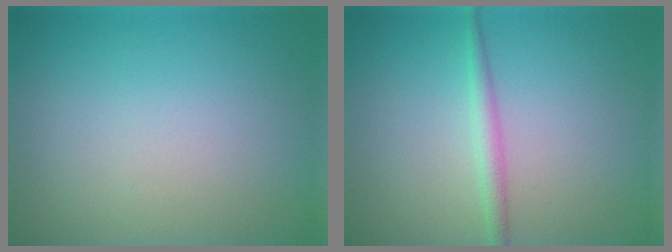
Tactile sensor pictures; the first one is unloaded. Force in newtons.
{"total": 1.7, "press": 1.7, "slide": 0.1}